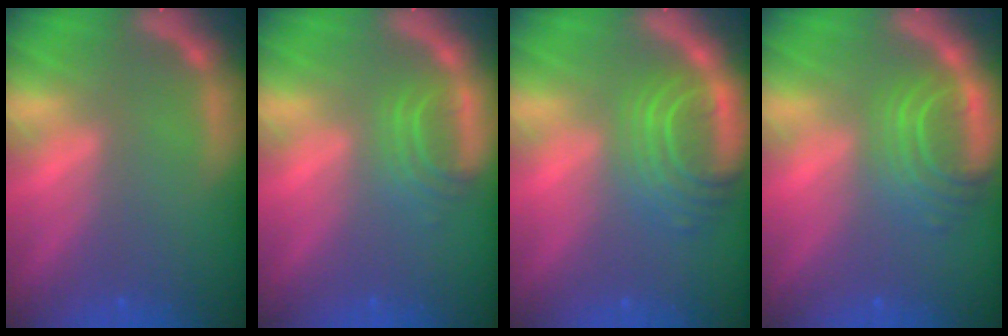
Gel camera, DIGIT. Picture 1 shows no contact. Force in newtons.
{"total": 2.9}
{"total": 6.6}
{"total": 5.5}